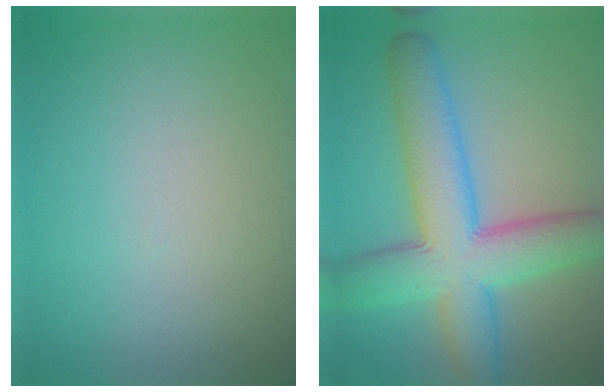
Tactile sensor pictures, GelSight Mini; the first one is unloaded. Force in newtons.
{"total": 9.5, "press": 9.4, "slide": 0.3}